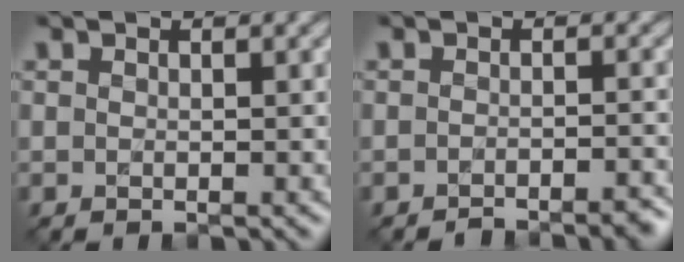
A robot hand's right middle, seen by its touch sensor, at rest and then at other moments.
{"total": 2.5, "force": [-2.3, 0.4, 0.8], "torque": [-0.002, 0.004, -0.033]}